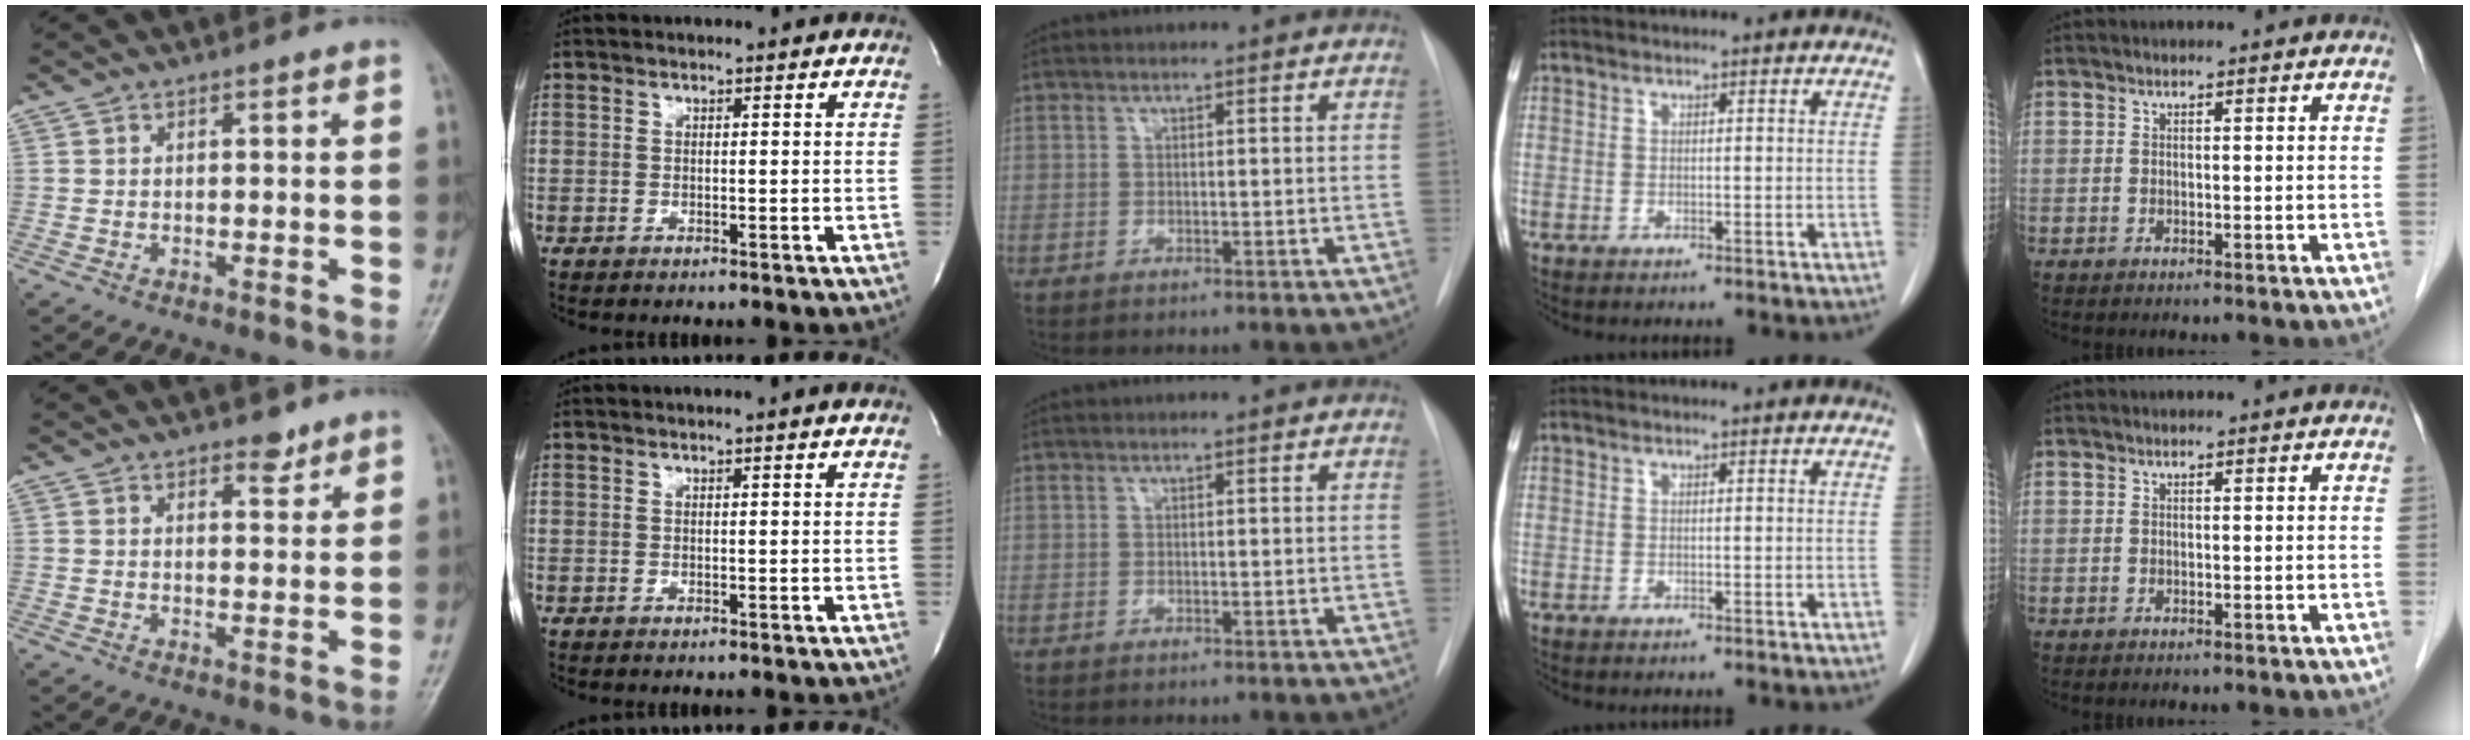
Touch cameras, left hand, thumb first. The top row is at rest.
{"thumb": {"total": 3.3, "force": [2.5, 1.5, 1.5], "torque": [-0.005, -0.016, 0.037]}}